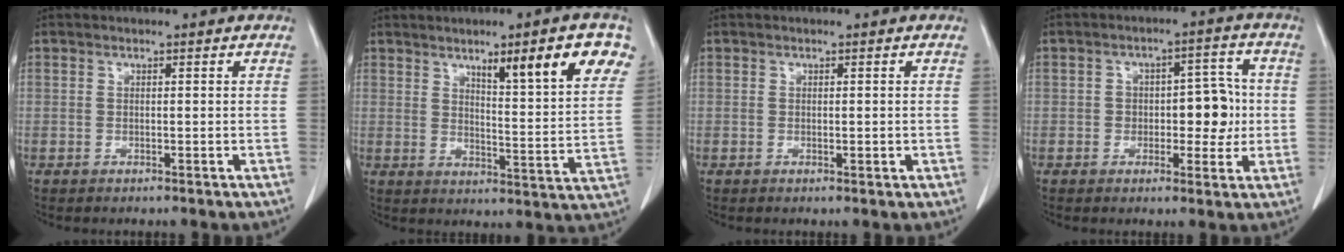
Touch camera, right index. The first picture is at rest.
{"total": 13.0, "force": [7.1, 1.0, 10.8], "torque": [-0.144, -0.003, 0.098]}
{"total": 1.0, "force": [-0.1, 0.4, 0.9], "torque": [-0.012, -0.002, 0.001]}
{"total": 7.3, "force": [-0.4, 3.7, 6.3], "torque": [-0.074, 0.025, 0.000]}